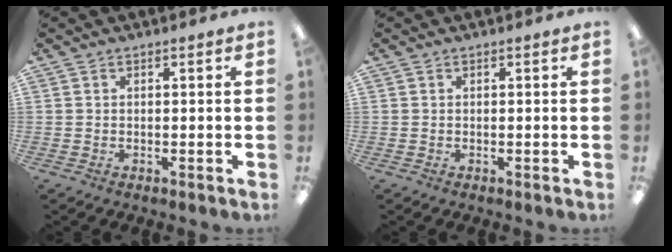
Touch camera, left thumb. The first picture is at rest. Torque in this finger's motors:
{"motor_torque": [-0.09, 0.10, -0.13, 0.25, 0.00]}